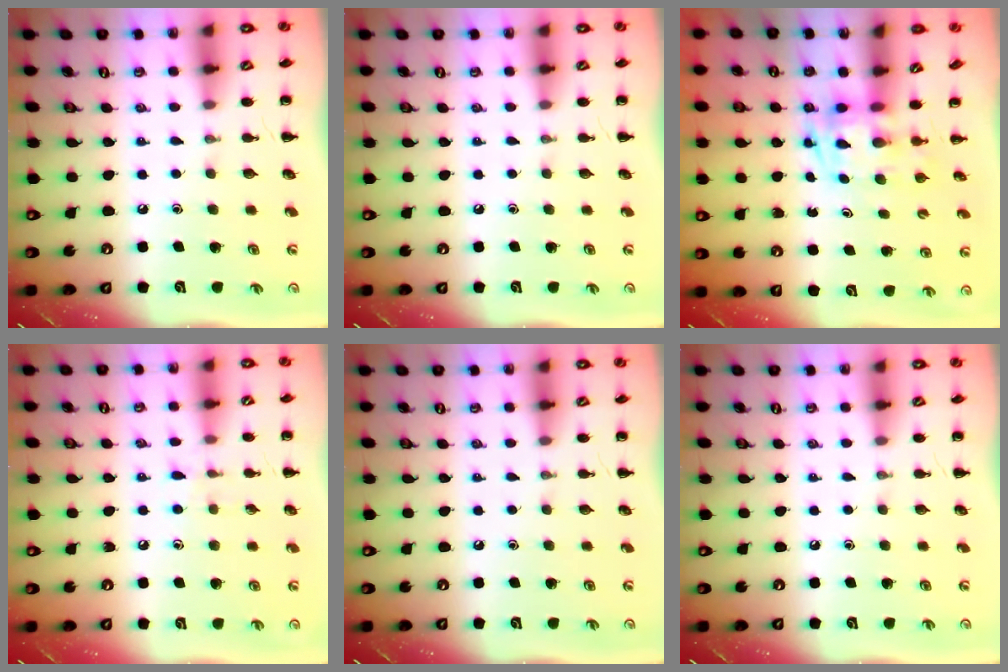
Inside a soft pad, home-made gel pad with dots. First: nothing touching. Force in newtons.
{"total": 0.0}
{"total": 2.8, "press": 2.7, "slide": 0.7}
{"total": 6.2, "press": 5.9, "slide": 2.1}
{"total": 0.0}
{"total": 0.0}